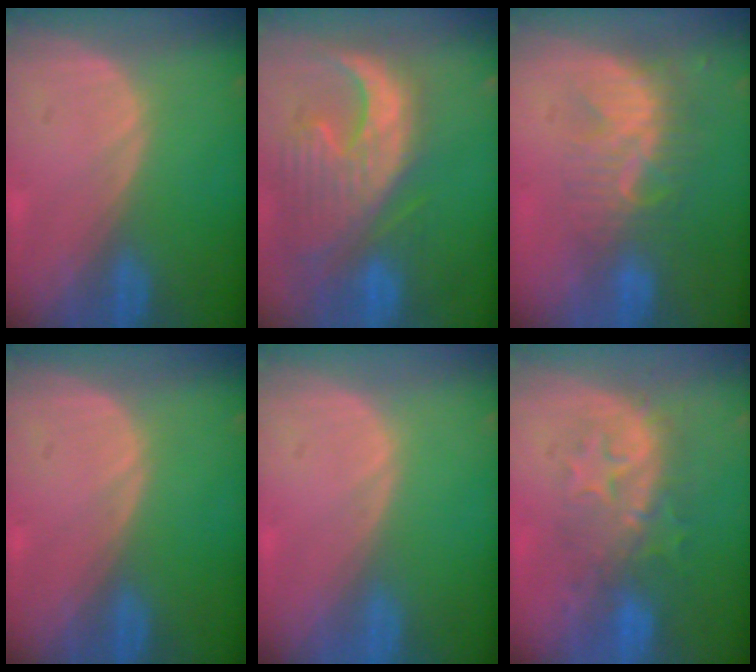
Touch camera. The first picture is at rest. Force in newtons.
{"total": 13.3, "press": 11.3, "slide": 7.0}
{"total": 8.6, "press": 7.6, "slide": 4.1}
{"total": 0.0}
{"total": 0.0}
{"total": 8.1, "press": 8.1, "slide": 0.8}